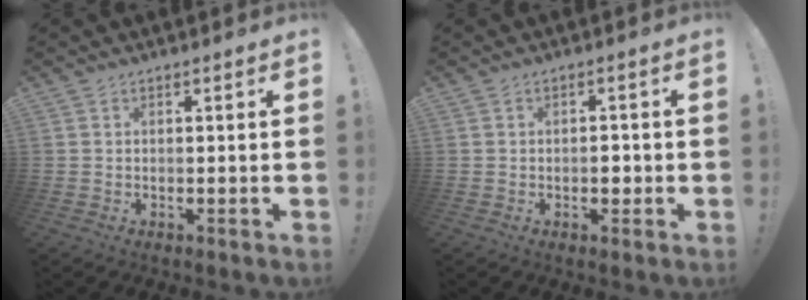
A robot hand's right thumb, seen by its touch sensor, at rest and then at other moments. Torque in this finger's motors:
{"motor_torque": [0.60, 0.76, 0.51, -0.60, 0.20]}